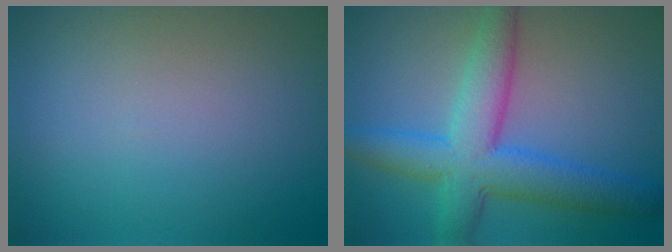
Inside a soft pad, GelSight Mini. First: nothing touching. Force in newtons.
{"total": 6.9, "press": 6.9, "slide": 0.3}